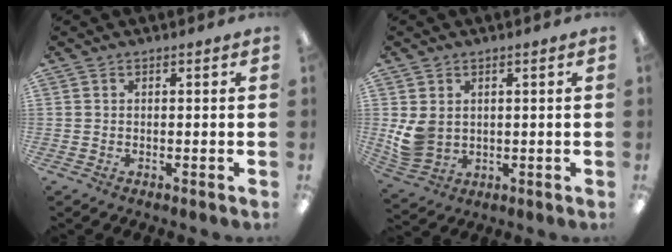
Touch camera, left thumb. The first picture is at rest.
{"total": 6.4, "force": [1.5, 5.0, 3.6], "torque": [-0.082, -0.003, 0.031]}